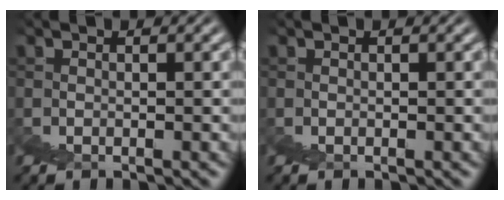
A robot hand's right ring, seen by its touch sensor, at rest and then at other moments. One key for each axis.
{"total": 0.0}